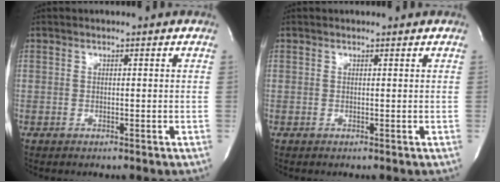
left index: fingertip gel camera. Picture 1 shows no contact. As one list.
[{"total": 0.0}]